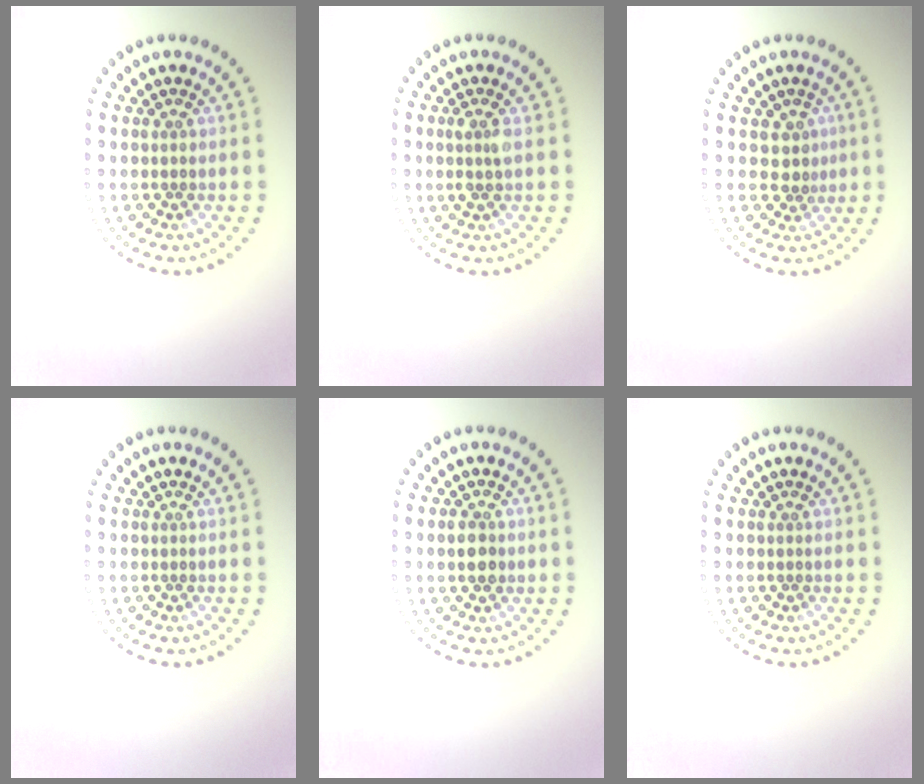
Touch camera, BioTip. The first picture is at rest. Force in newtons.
{"total": 1.7, "press": 1.5, "slide": 0.8}
{"total": 1.9, "press": 1.6, "slide": 1.0}
{"total": 0.0}
{"total": 2.4, "press": 2.4, "slide": 0.0}
{"total": 0.0}